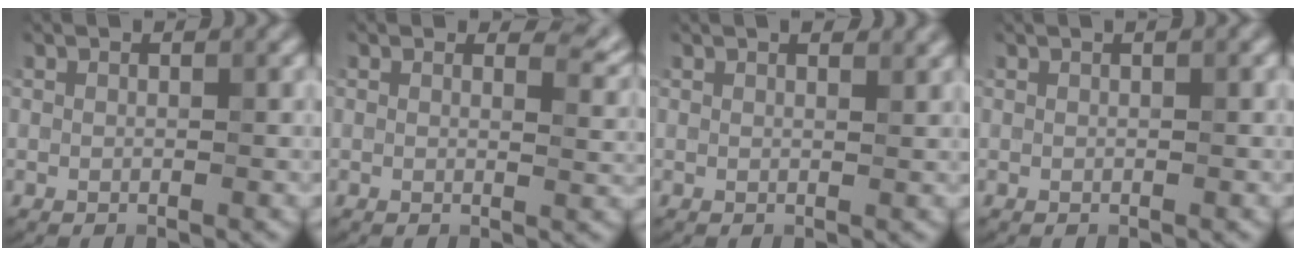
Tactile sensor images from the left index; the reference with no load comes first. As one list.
[{"total": 2.4, "force": [1.7, 0.8, 1.5], "torque": [-0.016, -0.004, 0.025]}, {"total": 1.9, "force": [1.5, 0.6, 1.0], "torque": [-0.012, 0.000, 0.016]}, {"total": 0.8, "force": [0.4, 0.2, 0.8], "torque": [-0.007, 0.008, 0.004]}]